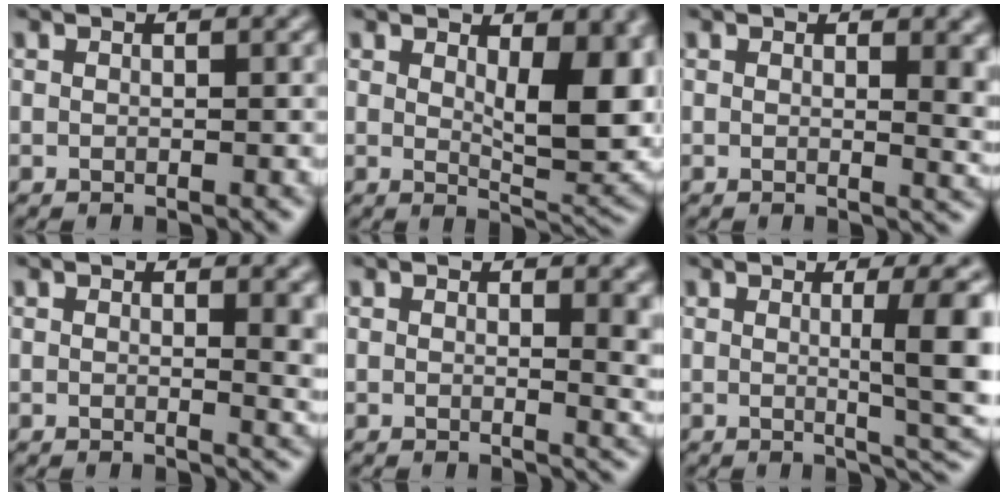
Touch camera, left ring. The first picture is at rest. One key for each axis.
{"total": 7.9, "fx": 1.6, "fy": 3.1, "fz": 7.1, "tx": -0.100, "ty": -0.007, "tz": 0.033}
{"total": 3.1, "fx": 0.9, "fy": 1.1, "fz": 2.7, "tx": -0.025, "ty": -0.003, "tz": 0.014}
{"total": 3.1, "fx": 0.8, "fy": 1.1, "fz": 2.7, "tx": -0.024, "ty": 0.000, "tz": 0.011}
{"total": 3.4, "fx": 0.9, "fy": 1.3, "fz": 3.0, "tx": -0.025, "ty": -0.002, "tz": 0.012}
{"total": 6.1, "fx": 0.4, "fy": 1.4, "fz": 5.9, "tx": -0.070, "ty": -0.003, "tz": 0.006}